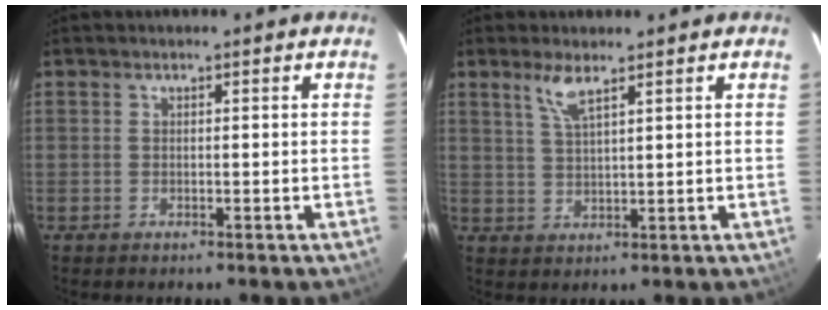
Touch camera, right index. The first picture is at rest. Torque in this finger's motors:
{"motor_torque": [0.08, 0.08, 0.07, 0.05]}